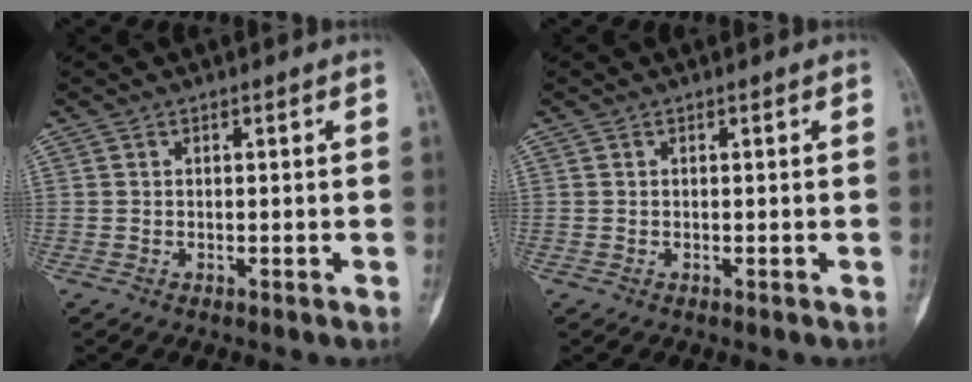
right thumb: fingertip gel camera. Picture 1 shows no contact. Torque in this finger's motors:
{"motor_torque": [0.00, 0.00, 0.00, 0.00, 0.00]}